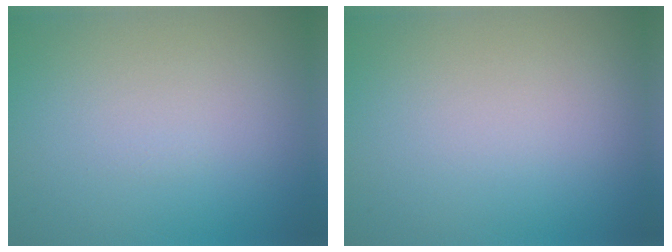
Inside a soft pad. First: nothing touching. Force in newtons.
{"total": 0.0}